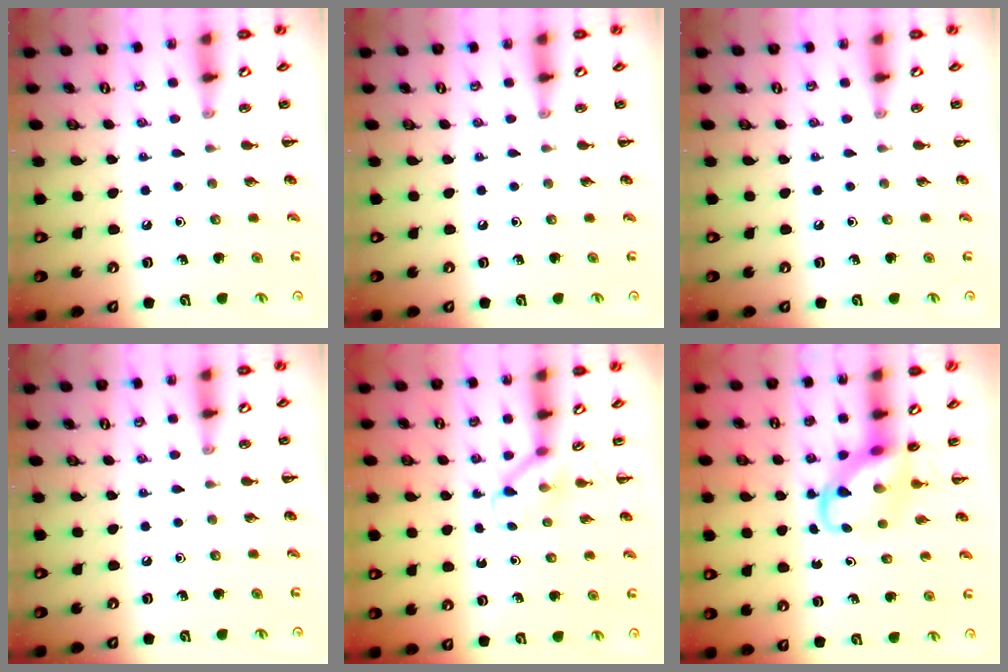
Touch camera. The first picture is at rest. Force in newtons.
{"total": 0.0}
{"total": 0.0}
{"total": 0.0}
{"total": 2.6, "press": 2.4, "slide": 0.9}
{"total": 4.1, "press": 4.0, "slide": 0.8}